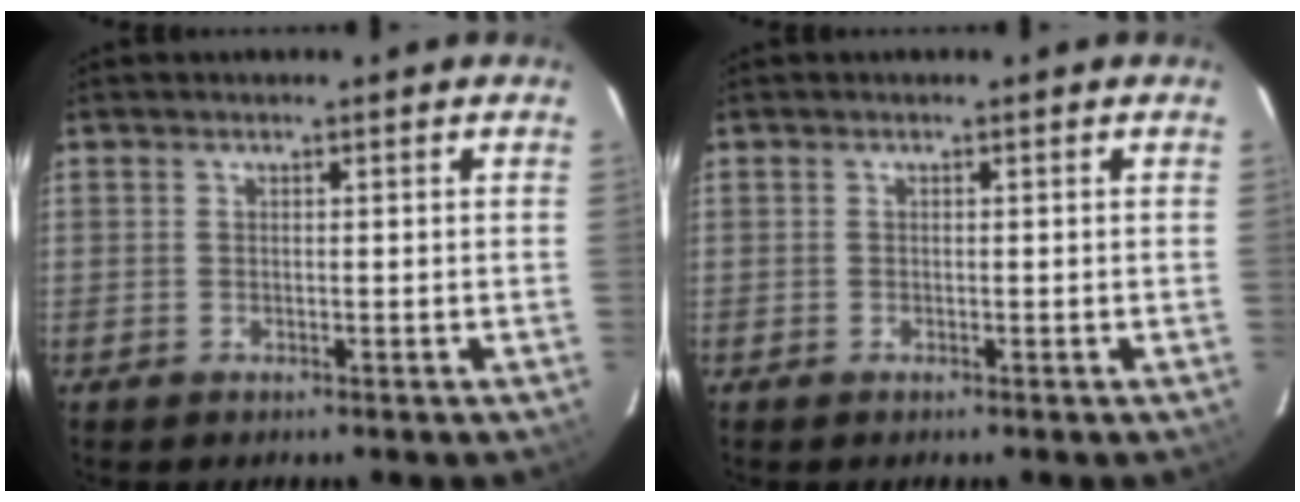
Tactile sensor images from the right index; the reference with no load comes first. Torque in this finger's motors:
{"motor_torque": [0.01, 0.00, 0.02, 0.01]}